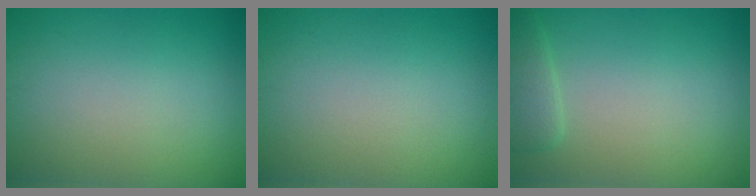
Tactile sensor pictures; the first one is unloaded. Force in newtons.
{"total": 0.0}
{"total": 2.1, "press": 2.1, "slide": 0.2}